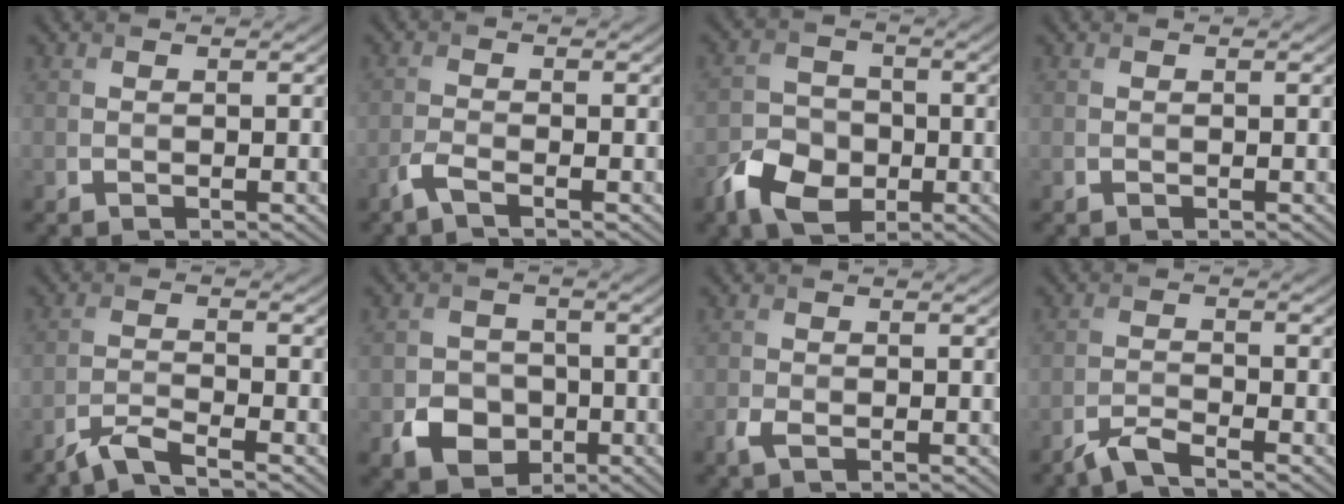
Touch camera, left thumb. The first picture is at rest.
{"total": 2.3, "force": [-1.6, 0.3, 1.5], "torque": [-0.036, -0.001, -0.043]}
{"total": 6.5, "force": [-3.1, 4.6, 3.3], "torque": [-0.069, -0.005, -0.069]}
{"total": 0.0}
{"total": 3.5, "force": [-2.8, 0.4, 2.1], "torque": [-0.037, 0.002, -0.071]}
{"total": 5.2, "force": [-1.9, 4.4, 2.1], "torque": [-0.040, -0.010, -0.037]}
{"total": 1.5, "force": [-0.8, 0.8, 1.1], "torque": [-0.027, -0.003, -0.017]}
{"total": 3.0, "force": [-2.5, 0.4, 1.7], "torque": [-0.034, 0.001, -0.061]}